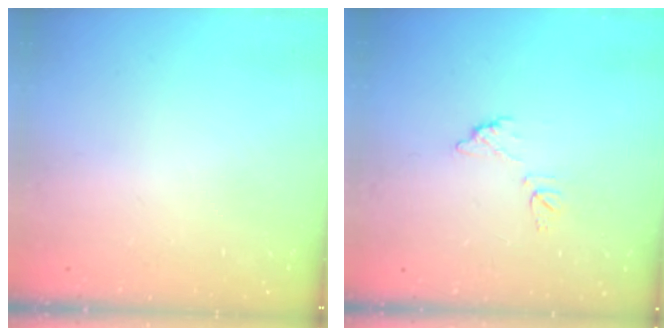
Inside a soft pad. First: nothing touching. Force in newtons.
{"total": 6.6, "press": 6.6, "slide": 0.3}